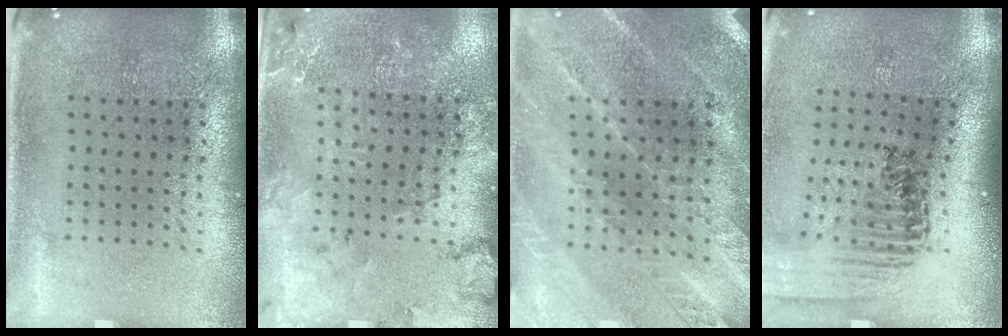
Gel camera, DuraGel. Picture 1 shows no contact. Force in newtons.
{"total": 1.7, "press": 1.7, "slide": 0.2}
{"total": 2.2, "press": 2.2, "slide": 0.2}
{"total": 1.5, "press": 1.5, "slide": 0.2}